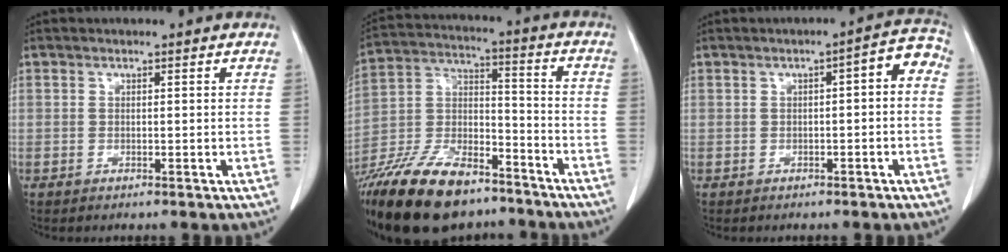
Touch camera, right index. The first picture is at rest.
{"total": 22.1, "force": [-16.7, 8.1, 12.1], "torque": [-0.273, -0.012, -0.300]}
{"total": 4.5, "force": [-0.2, 1.4, 4.2], "torque": [-0.049, 0.029, -0.007]}